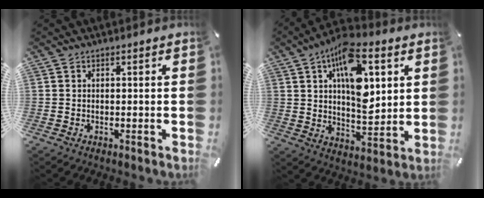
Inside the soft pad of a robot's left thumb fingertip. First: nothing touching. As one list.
[{"total": 16.4, "force": [6.7, 8.4, 12.4], "torque": [-0.196, -0.021, 0.112]}]